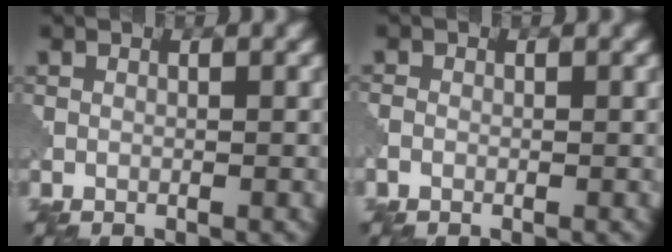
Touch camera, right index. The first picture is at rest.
{"total": 0.8, "force": [-0.4, 0.6, 0.3], "torque": [-0.005, -0.002, -0.009]}